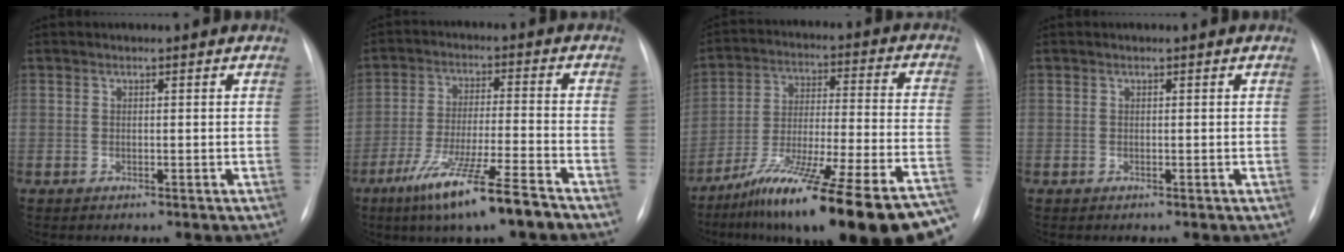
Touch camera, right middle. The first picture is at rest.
{"total": 12.1, "force": [-8.0, -0.1, 9.1], "torque": [-0.172, -0.034, -0.142]}
{"total": 27.7, "force": [-20.6, 2.2, 18.5], "torque": [-0.213, -0.009, -0.318]}
{"total": 0.0}